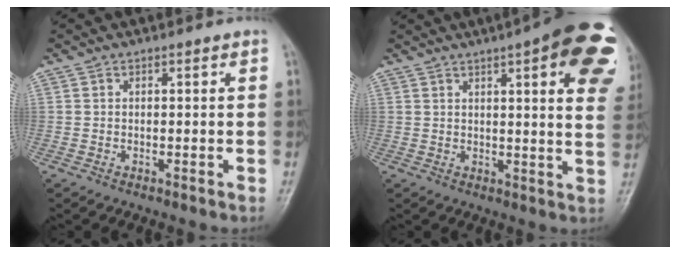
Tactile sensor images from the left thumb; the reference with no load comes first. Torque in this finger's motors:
{"motor_torque": [0.69, 0.72, 1.99, -0.78, 0.11]}